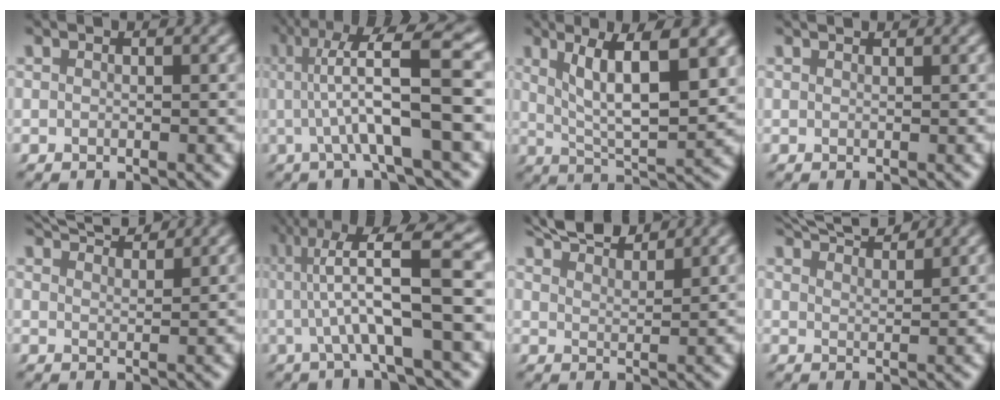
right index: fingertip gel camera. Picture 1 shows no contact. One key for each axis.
{"total": 8.5, "fx": 2.1, "fy": 1.8, "fz": 8.0, "tx": -0.124, "ty": 0.024, "tz": 0.022}
{"total": 7.0, "fx": 2.8, "fy": 2.2, "fz": 6.1, "tx": -0.102, "ty": -0.005, "tz": 0.052}
{"total": 0.5, "fx": 0.5, "fy": 0.0, "fz": 0.0, "tx": 0.006, "ty": -0.004, "tz": 0.012}
{"total": 4.7, "fx": 4.4, "fy": 0.5, "fz": 1.5, "tx": -0.020, "ty": 0.007, "tz": 0.073}
{"total": 8.9, "fx": 2.3, "fy": 2.3, "fz": 8.3, "tx": -0.122, "ty": 0.024, "tz": 0.026}
{"total": 5.1, "fx": 4.6, "fy": 1.1, "fz": 2.0, "tx": -0.037, "ty": 0.004, "tz": 0.077}
{"total": 5.2, "fx": 4.8, "fy": 0.7, "fz": 1.8, "tx": -0.028, "ty": 0.008, "tz": 0.080}